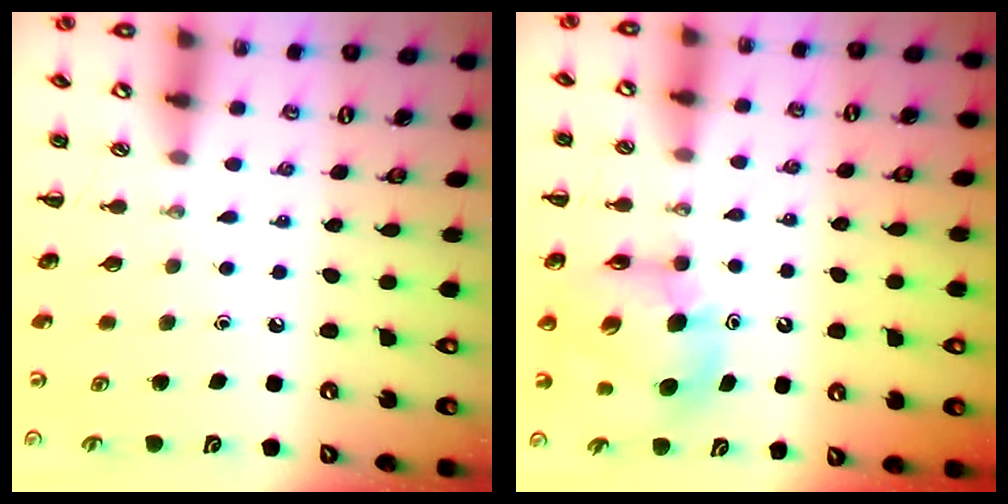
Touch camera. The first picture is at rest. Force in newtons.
{"total": 9.3, "press": 8.8, "slide": 2.8}